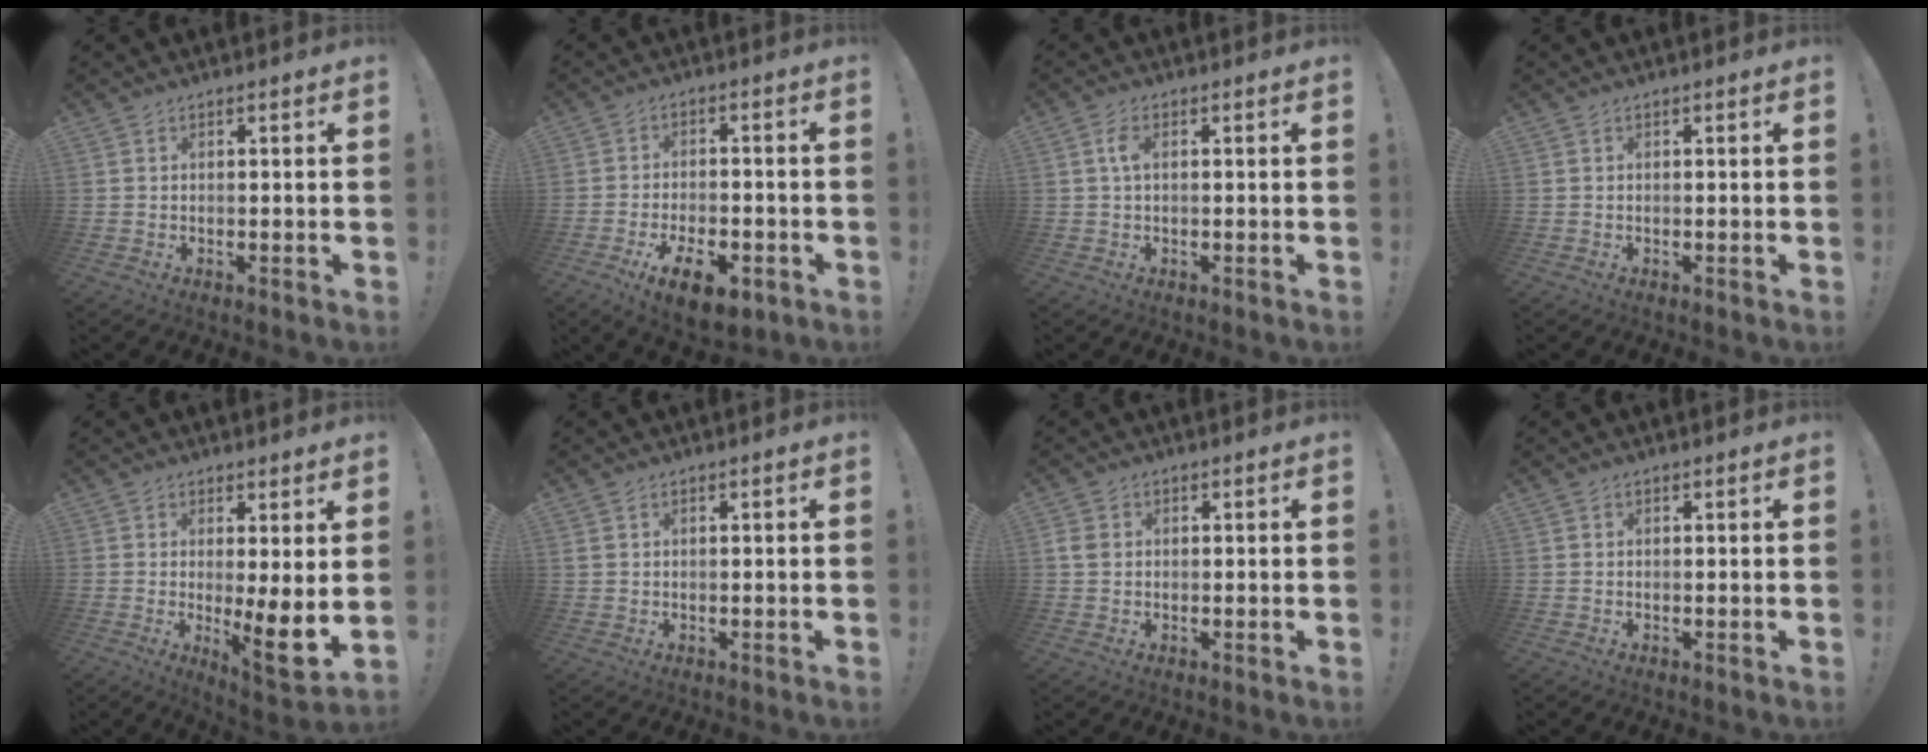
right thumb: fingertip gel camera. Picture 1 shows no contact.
{"total": 11.1, "force": [-6.2, 4.7, 7.9], "torque": [-0.112, 0.033, -0.101]}
{"total": 3.2, "force": [0.6, 1.5, 2.8], "torque": [-0.053, 0.007, 0.010]}
{"total": 0.0}
{"total": 8.9, "force": [0.3, 0.8, 8.8], "torque": [-0.100, -0.038, 0.004]}
{"total": 1.6, "force": [0.9, 1.1, 0.8], "torque": [-0.014, 0.001, 0.017]}
{"total": 2.8, "force": [0.4, 2.2, 1.7], "torque": [-0.030, 0.006, 0.009]}
{"total": 0.0}